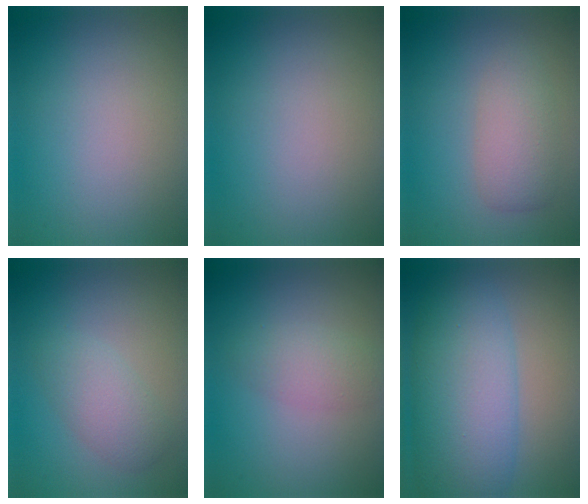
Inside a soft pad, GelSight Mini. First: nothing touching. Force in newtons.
{"total": 0.0}
{"total": 3.0, "press": 3.0, "slide": 0.3}
{"total": 4.0, "press": 4.0, "slide": 0.1}
{"total": 2.2, "press": 2.2, "slide": 0.1}
{"total": 8.9, "press": 8.9, "slide": 0.1}